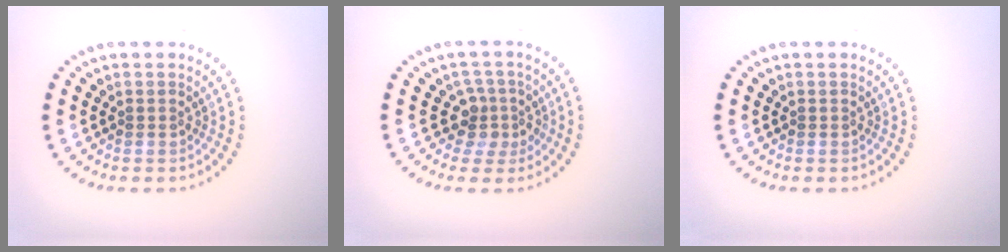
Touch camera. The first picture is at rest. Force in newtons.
{"total": 2.6, "press": 2.0, "slide": 1.8}
{"total": 0.0}